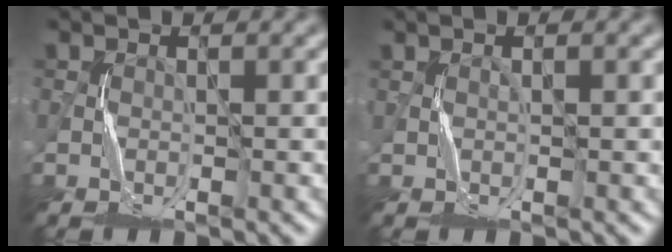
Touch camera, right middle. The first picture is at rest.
{"total": 0.5, "force": [0.4, -0.4, 0.1], "torque": [-0.001, 0.001, 0.008]}